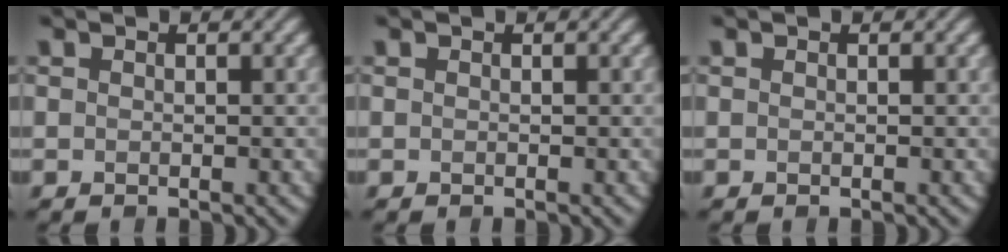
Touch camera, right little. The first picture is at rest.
{"total": 0.0}
{"total": 0.0}